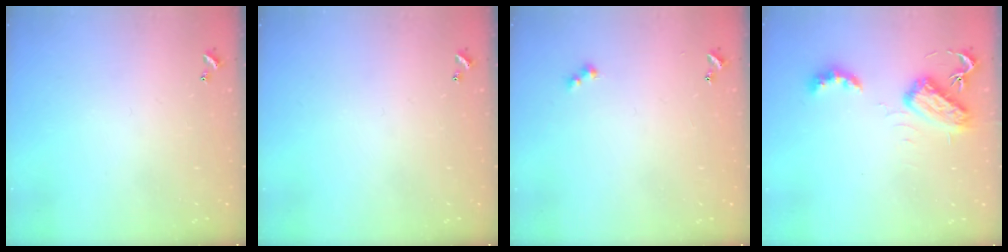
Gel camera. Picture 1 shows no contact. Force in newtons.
{"total": 0.0}
{"total": 2.4, "press": 2.4, "slide": 0.5}
{"total": 6.6, "press": 6.6, "slide": 0.4}